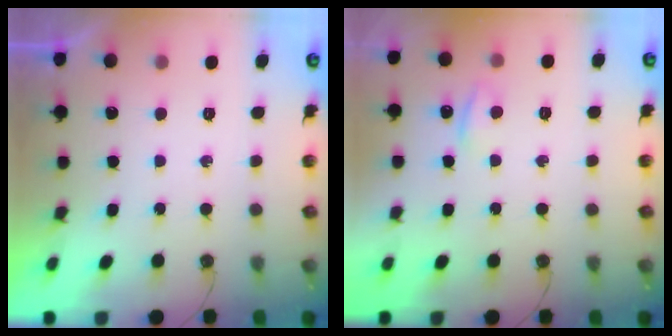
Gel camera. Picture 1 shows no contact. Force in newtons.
{"total": 3.7, "press": 3.6, "slide": 0.6}